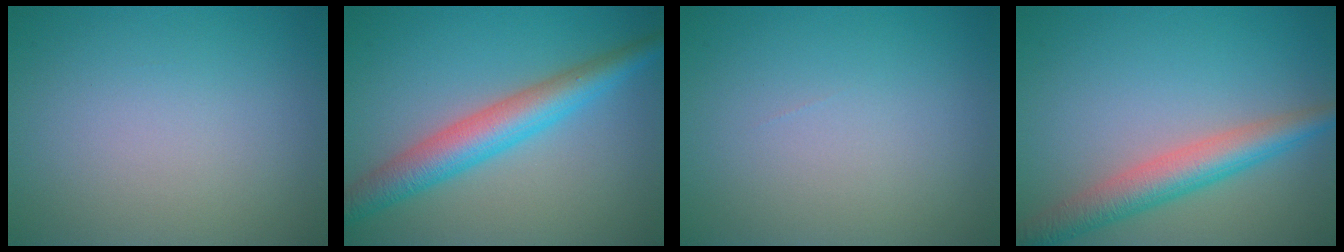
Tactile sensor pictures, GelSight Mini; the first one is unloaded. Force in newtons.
{"total": 5.5, "press": 5.5, "slide": 0.1}
{"total": 0.0}
{"total": 4.8, "press": 4.8, "slide": 0.2}